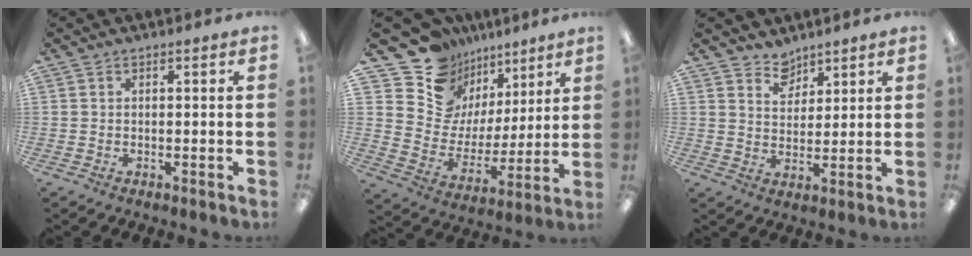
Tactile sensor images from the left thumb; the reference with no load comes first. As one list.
[{"total": 14.3, "force": [10.6, 9.5, 1.4], "torque": [-0.044, -0.102, 0.202]}, {"total": 6.0, "force": [5.0, 3.2, 0.5], "torque": [-0.006, -0.031, 0.093]}]